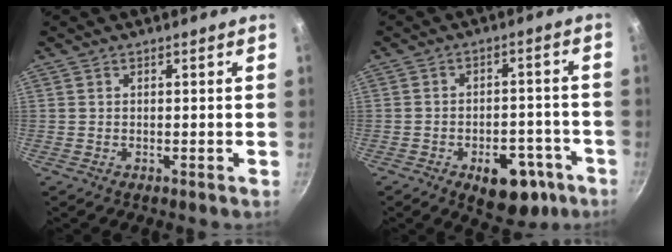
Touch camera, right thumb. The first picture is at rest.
{"total": 11.1, "force": [-5.7, 6.1, 7.3], "torque": [-0.074, 0.035, -0.073]}